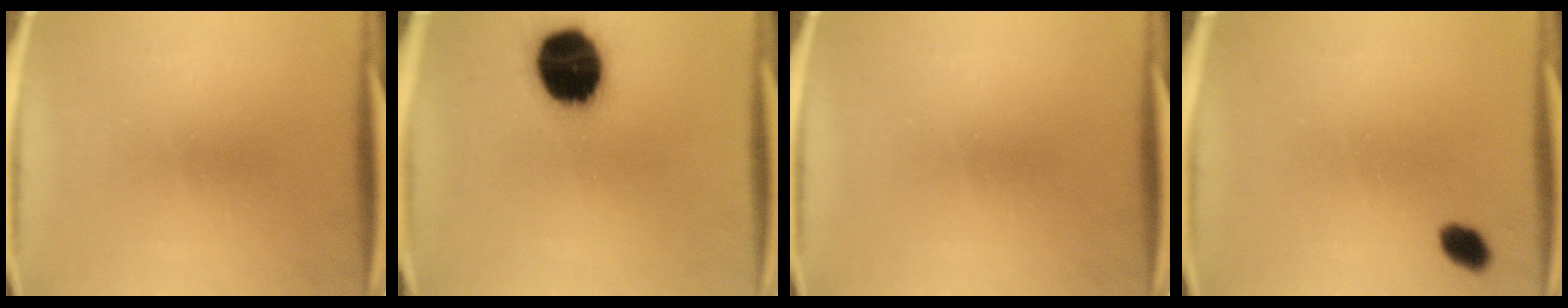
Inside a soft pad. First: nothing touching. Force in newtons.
{"total": 19.8}
{"total": 0.0}
{"total": 3.1}